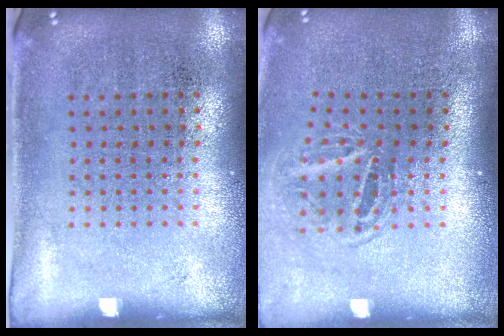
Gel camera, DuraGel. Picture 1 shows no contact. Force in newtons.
{"total": 1.7, "press": 1.2, "slide": 1.3}